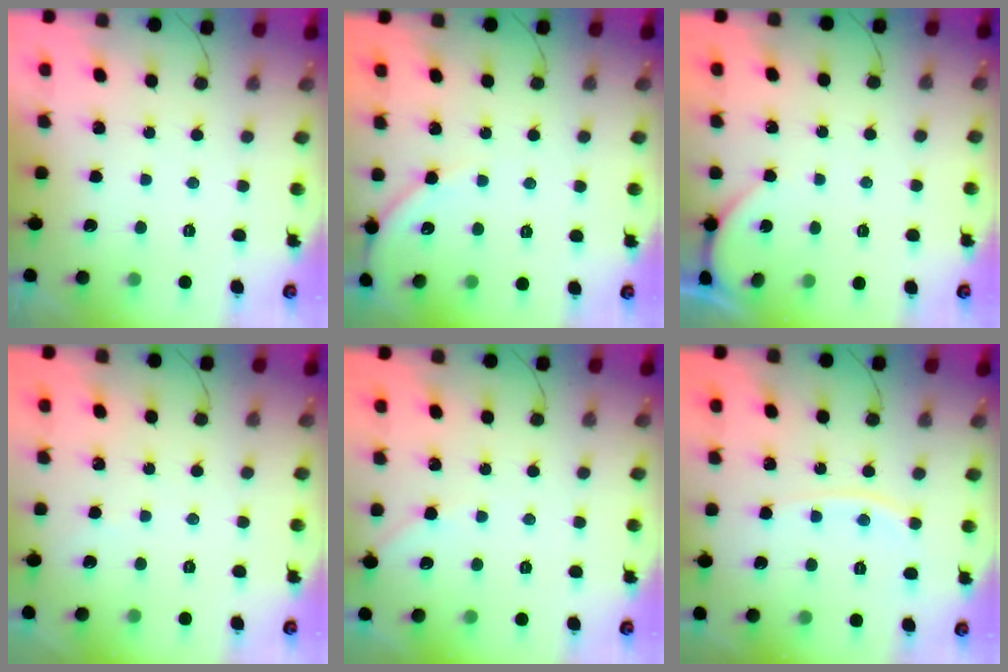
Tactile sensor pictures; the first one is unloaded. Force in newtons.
{"total": 6.7, "press": 6.7, "slide": 0.8}
{"total": 1.3, "press": 1.3, "slide": 0.3}
{"total": 2.1, "press": 2.1, "slide": 0.3}
{"total": 3.0, "press": 2.9, "slide": 0.5}
{"total": 5.7, "press": 5.6, "slide": 0.8}